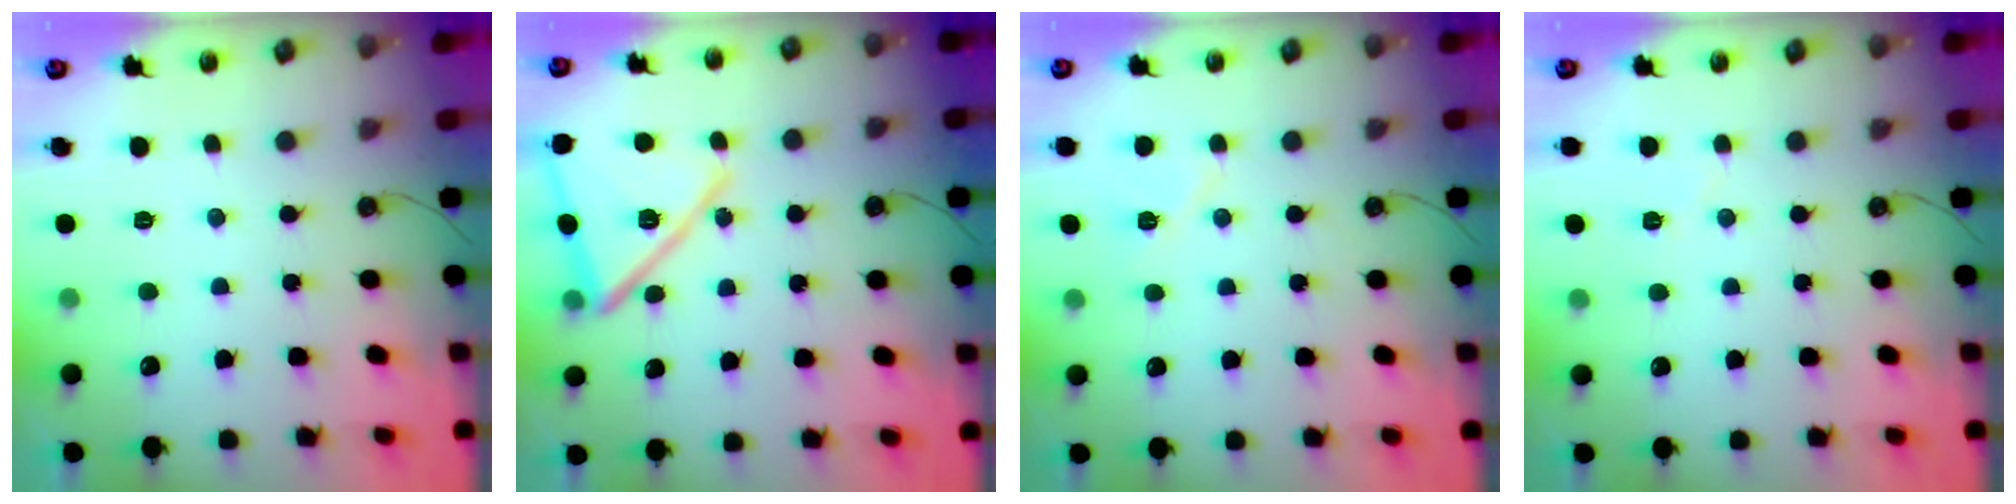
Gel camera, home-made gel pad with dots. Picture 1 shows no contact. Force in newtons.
{"total": 19.0, "press": 19.0, "slide": 1.3}
{"total": 6.6, "press": 6.4, "slide": 1.7}
{"total": 2.9, "press": 2.4, "slide": 1.7}